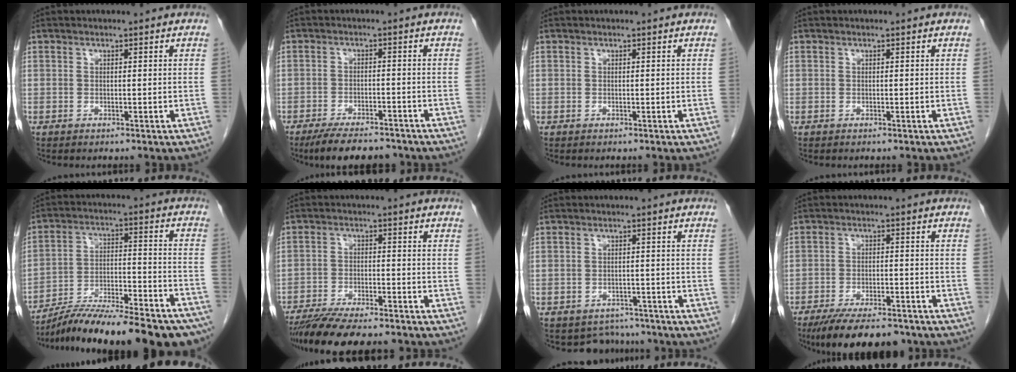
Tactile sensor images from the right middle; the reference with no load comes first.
{"total": 9.2, "force": [-7.8, 2.4, 4.2], "torque": [-0.068, -0.011, -0.118]}
{"total": 0.0}
{"total": 0.0}
{"total": 24.6, "force": [-21.2, 3.4, 12.0], "torque": [-0.136, 0.004, -0.316]}
{"total": 13.4, "force": [-11.6, 2.1, 6.4], "torque": [-0.106, -0.018, -0.178]}
{"total": 4.8, "force": [-4.2, 2.2, -0.6], "torque": [0.010, 0.015, -0.054]}
{"total": 12.3, "force": [-10.0, 3.3, 6.4], "torque": [-0.096, -0.012, -0.150]}